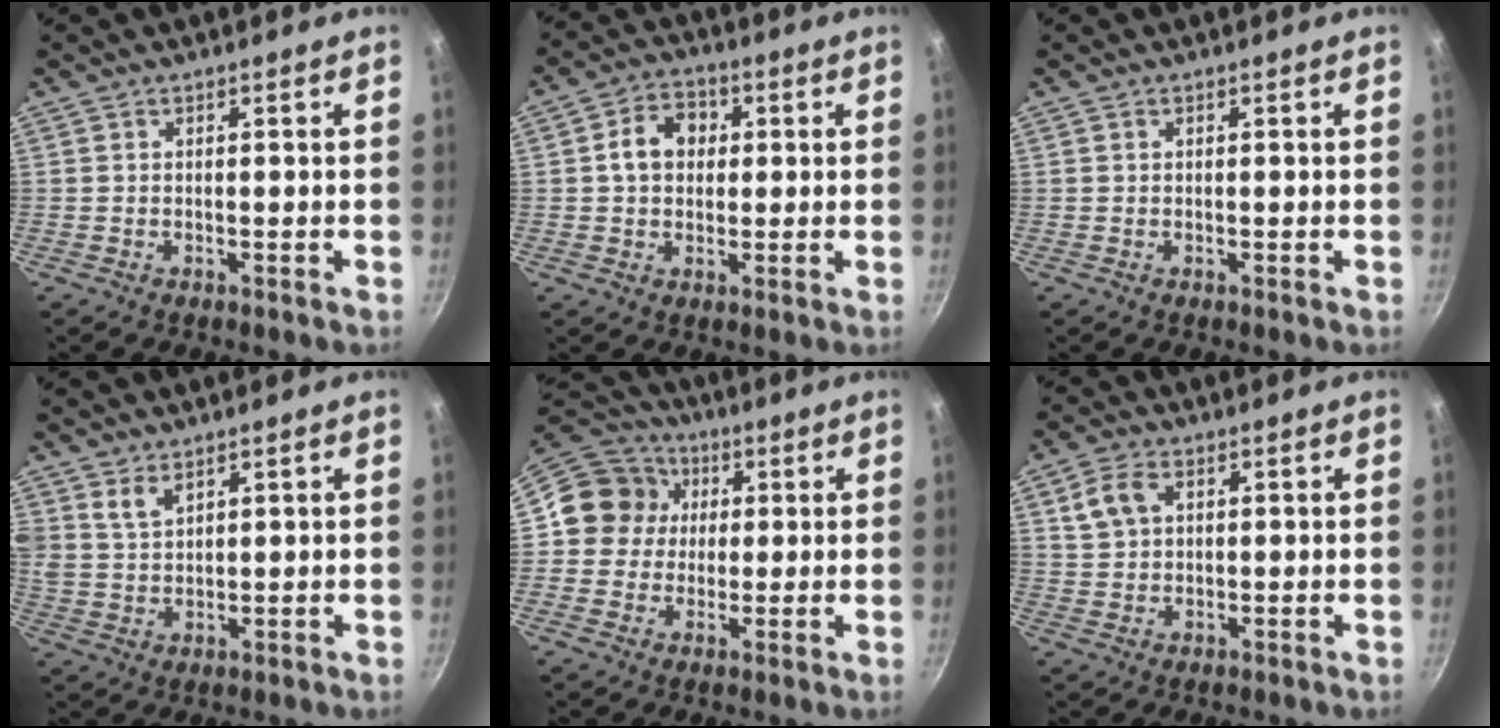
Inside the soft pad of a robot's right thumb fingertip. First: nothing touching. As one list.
[{"total": 7.7, "force": [1.2, 6.1, 4.5], "torque": [-0.049, 0.014, 0.009]}, {"total": 0.0}, {"total": 4.4, "force": [2.8, 2.4, 2.4], "torque": [-0.040, -0.017, 0.057]}, {"total": 11.1, "force": [1.6, 10.3, 3.8], "torque": [-0.031, 0.020, 0.006]}, {"total": 5.8, "force": [2.1, 4.0, 3.7], "torque": [-0.059, 0.003, 0.038]}]